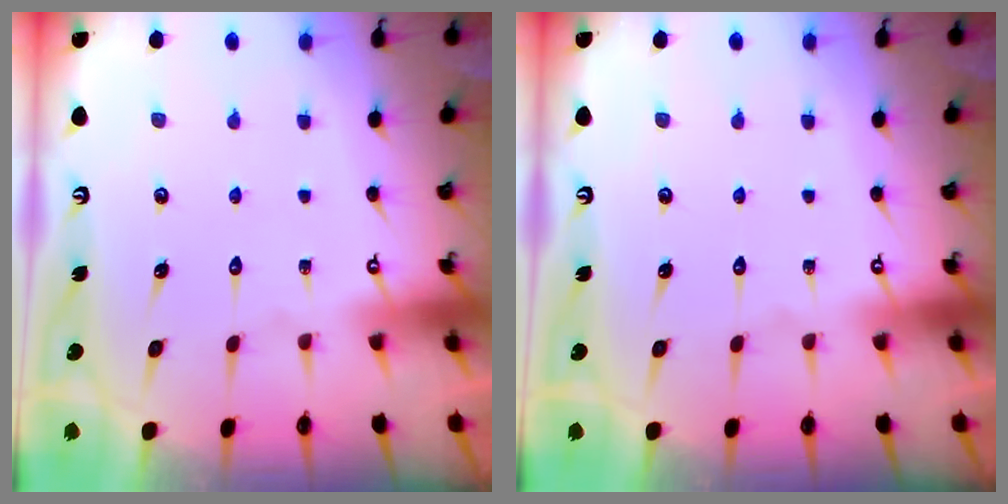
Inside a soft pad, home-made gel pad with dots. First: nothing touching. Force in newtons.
{"total": 0.0}